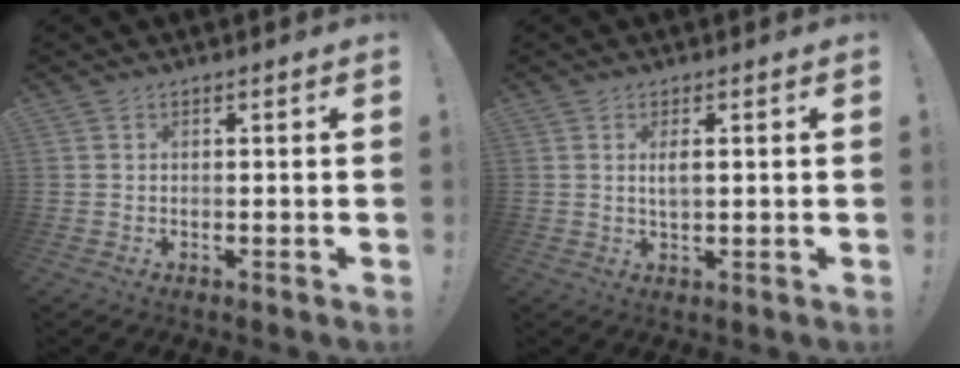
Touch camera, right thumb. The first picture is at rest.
{"total": 2.9, "force": [0.6, 0.9, 2.6], "torque": [-0.042, -0.003, 0.007]}